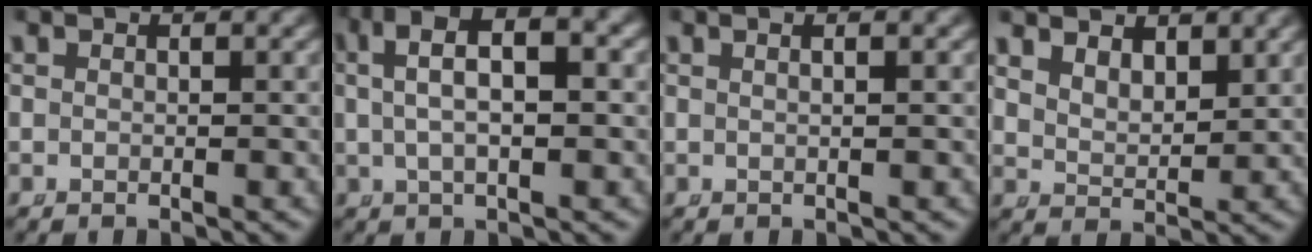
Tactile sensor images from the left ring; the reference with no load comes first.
{"total": 6.1, "force": [2.0, 2.7, 5.0], "torque": [-0.072, 0.023, 0.022]}
{"total": 1.0, "force": [0.3, -0.3, 1.0], "torque": [-0.014, 0.003, 0.005]}
{"total": 3.8, "force": [2.9, 1.9, 1.6], "torque": [-0.038, -0.013, 0.058]}